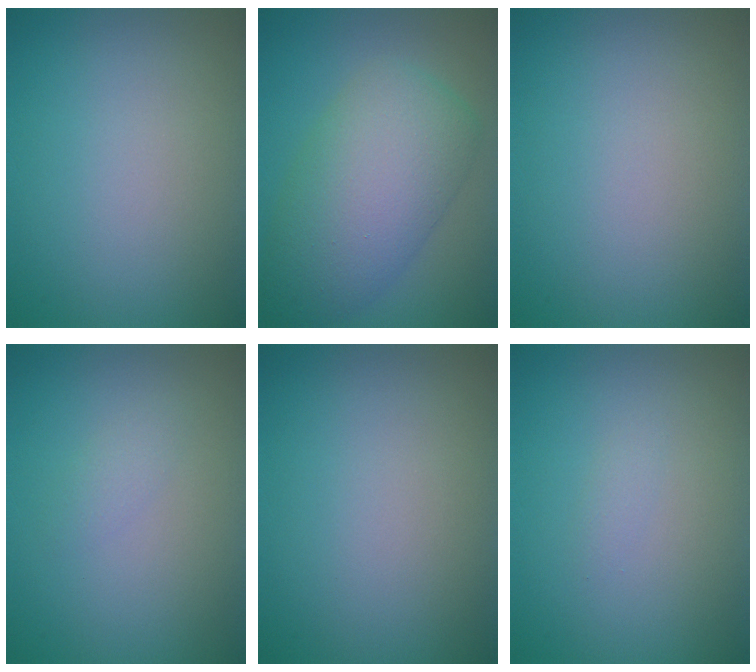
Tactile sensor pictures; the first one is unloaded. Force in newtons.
{"total": 8.7, "press": 8.6, "slide": 0.4}
{"total": 0.0}
{"total": 1.0, "press": 1.0, "slide": 0.0}
{"total": 0.0}
{"total": 0.6, "press": 0.6, "slide": 0.0}